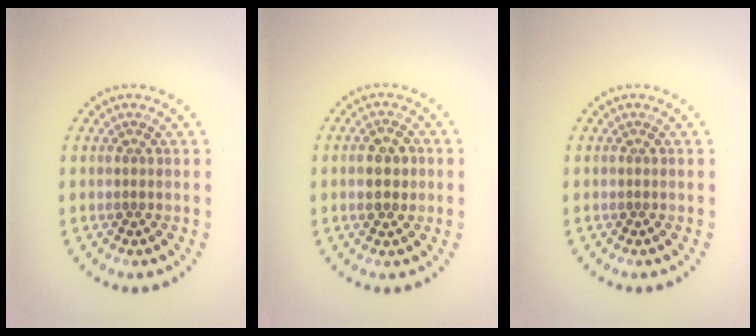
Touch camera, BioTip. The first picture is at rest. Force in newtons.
{"total": 2.2, "press": 2.1, "slide": 0.1}
{"total": 0.0}